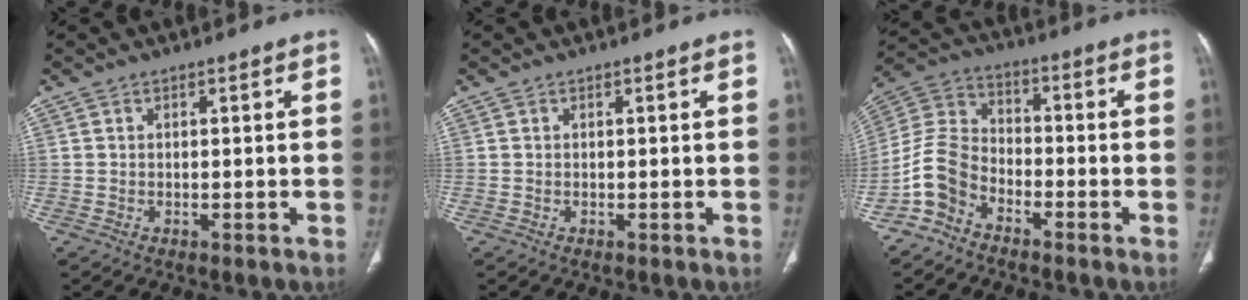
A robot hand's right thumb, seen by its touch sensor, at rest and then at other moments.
{"total": 0.0}
{"total": 8.6, "force": [-5.4, 5.4, 4.1], "torque": [-0.090, 0.044, -0.121]}